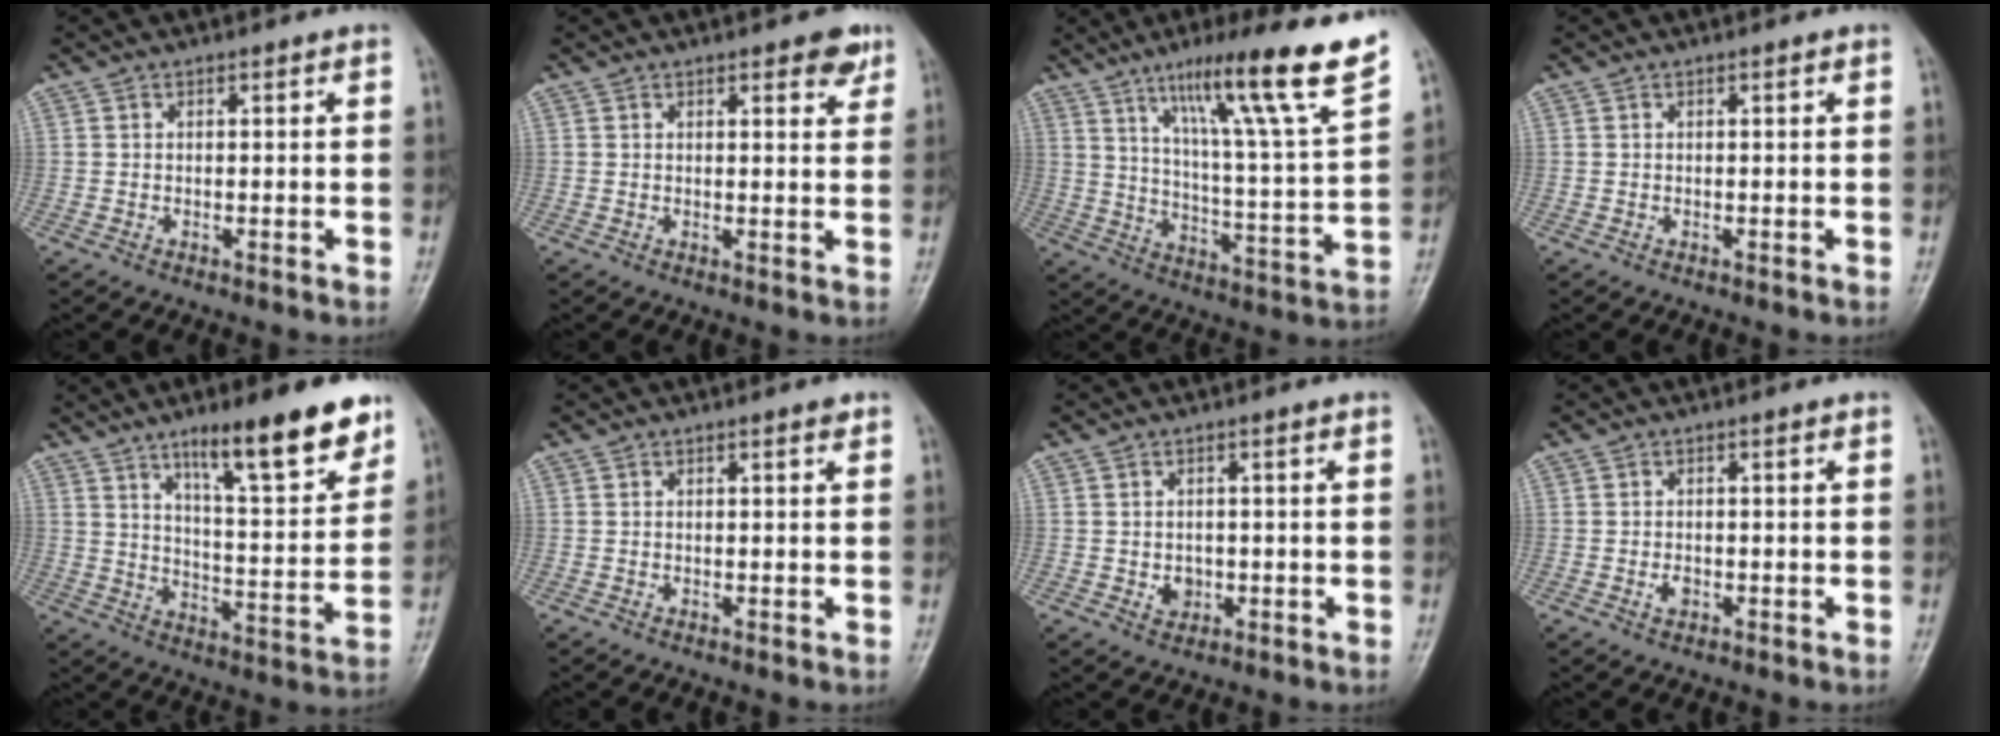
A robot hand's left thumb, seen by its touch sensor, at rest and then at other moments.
{"total": 4.0, "force": [2.5, 1.6, 2.8], "torque": [-0.018, -0.010, 0.026]}
{"total": 20.3, "force": [12.8, 0.5, 15.7], "torque": [-0.221, -0.058, 0.198]}
{"total": 0.0}
{"total": 17.0, "force": [11.1, 3.9, 12.3], "torque": [-0.149, -0.063, 0.176]}
{"total": 0.9, "force": [0.6, 0.2, 0.7], "torque": [-0.009, -0.001, 0.006]}
{"total": 2.5, "force": [-0.4, 2.1, 1.3], "torque": [-0.010, 0.001, -0.002]}
{"total": 1.6, "force": [-0.4, 1.0, 1.1], "torque": [-0.015, 0.000, -0.008]}